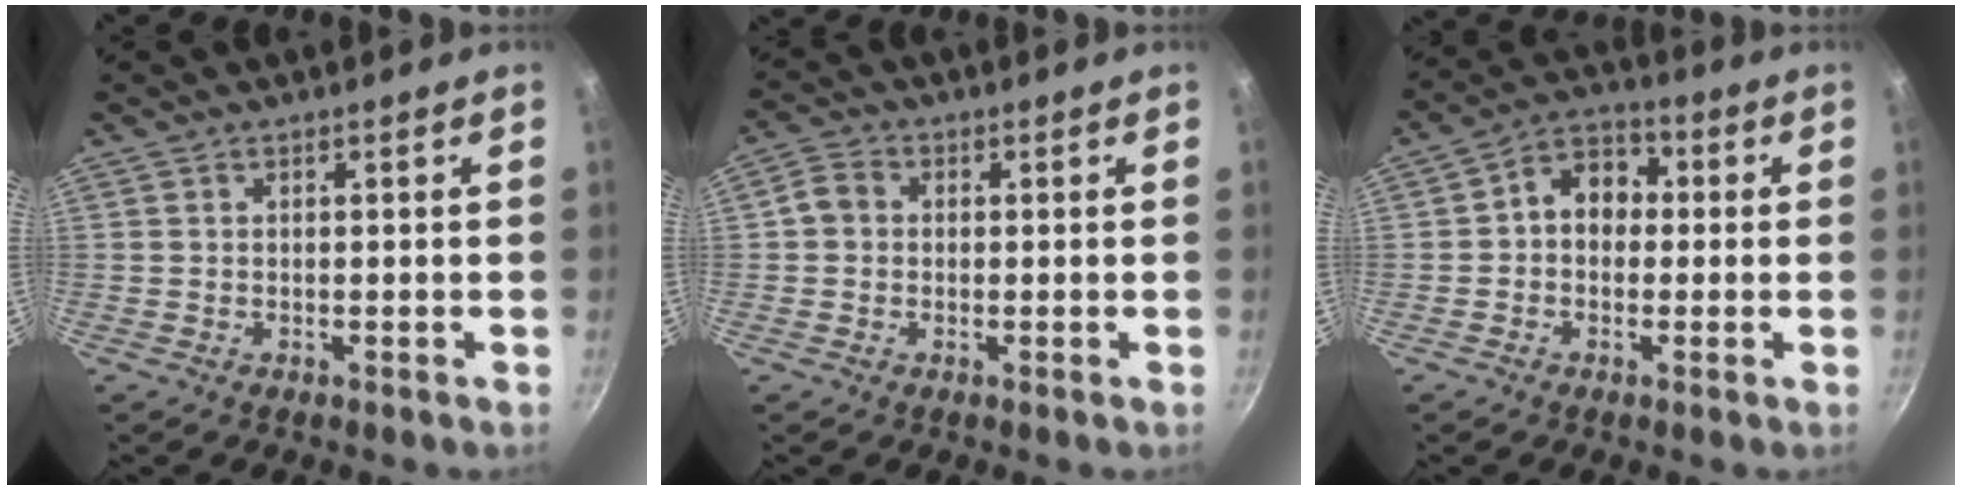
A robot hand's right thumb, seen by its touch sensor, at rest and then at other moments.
{"total": 2.4, "force": [-0.1, 2.2, 1.0], "torque": [-0.011, 0.006, -0.013]}
{"total": 7.9, "force": [0.4, 6.3, 4.8], "torque": [-0.033, 0.023, -0.014]}